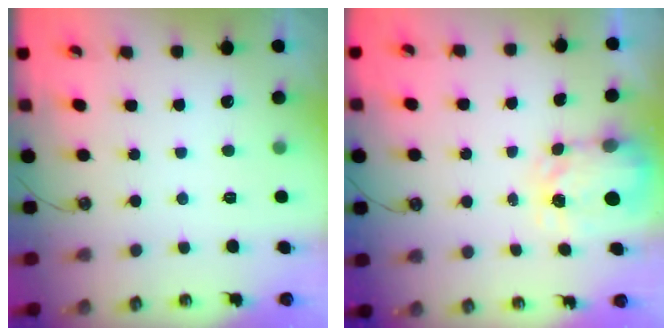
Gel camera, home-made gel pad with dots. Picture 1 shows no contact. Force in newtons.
{"total": 3.8, "press": 3.8, "slide": 0.5}